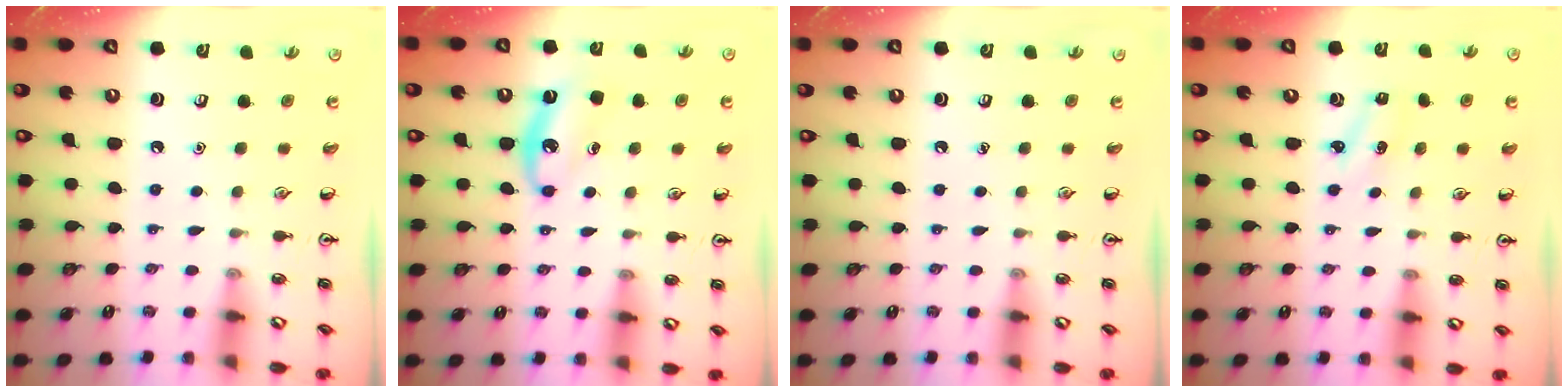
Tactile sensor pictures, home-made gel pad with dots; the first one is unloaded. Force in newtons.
{"total": 6.8, "press": 6.5, "slide": 2.0}
{"total": 0.0}
{"total": 1.8, "press": 1.7, "slide": 0.7}